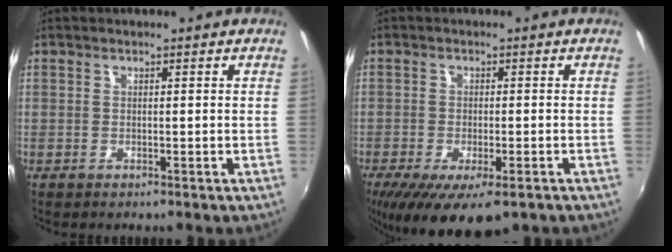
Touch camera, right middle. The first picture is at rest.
{"total": 12.1, "force": [-7.5, 4.1, 8.5], "torque": [-0.170, -0.045, -0.112]}